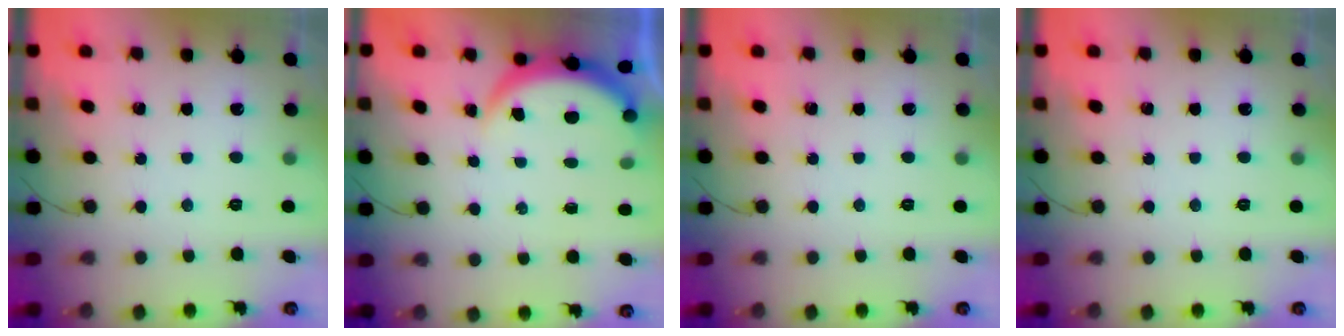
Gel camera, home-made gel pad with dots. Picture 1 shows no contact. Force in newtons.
{"total": 3.8, "press": 3.8, "slide": 0.2}
{"total": 0.0}
{"total": 0.0}